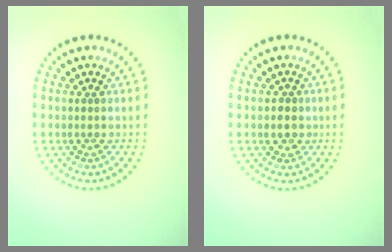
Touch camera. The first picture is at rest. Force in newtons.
{"total": 1.5, "press": 1.3, "slide": 0.6}